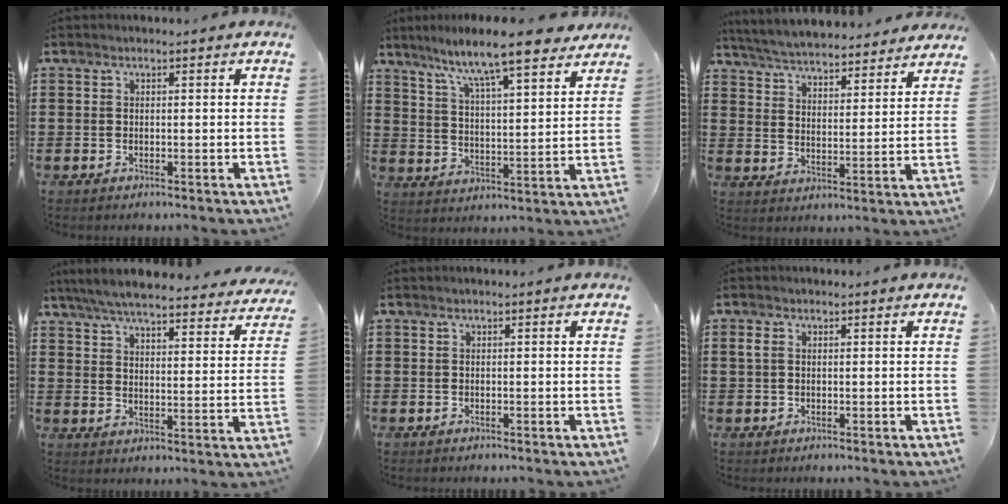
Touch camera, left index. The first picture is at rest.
{"total": 9.3, "force": [7.8, 0.3, 4.9], "torque": [-0.117, -0.045, 0.127]}
{"total": 5.1, "force": [5.1, -0.3, 0.4], "torque": [-0.033, -0.038, 0.086]}
{"total": 6.2, "force": [5.9, 0.0, 2.1], "torque": [-0.065, -0.038, 0.101]}
{"total": 0.0}
{"total": 1.7, "force": [0.4, 1.1, 1.2], "torque": [-0.034, 0.004, 0.004]}